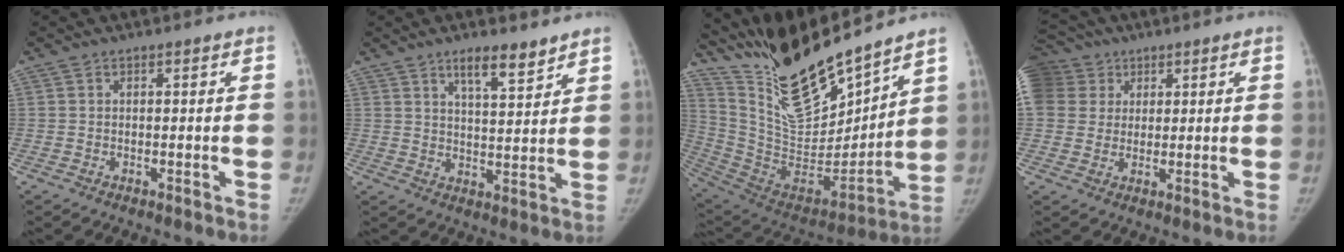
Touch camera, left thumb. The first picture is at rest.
{"total": 6.9, "force": [5.2, 1.7, 4.3], "torque": [-0.049, -0.039, 0.083]}
{"total": 23.2, "force": [19.7, 5.2, 11.3], "torque": [-0.154, -0.117, 0.360]}
{"total": 16.4, "force": [6.2, 13.8, 6.2], "torque": [-0.164, 0.045, 0.122]}